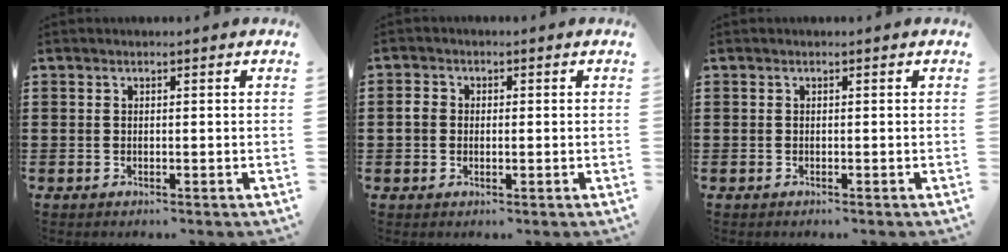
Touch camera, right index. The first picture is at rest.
{"total": 1.8, "force": [-0.1, 1.5, 1.0], "torque": [-0.023, 0.008, -0.005]}
{"total": 0.0}